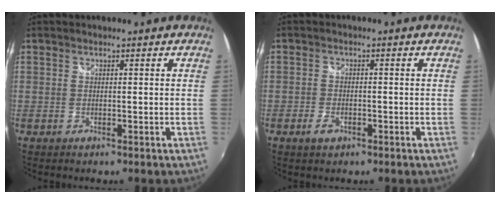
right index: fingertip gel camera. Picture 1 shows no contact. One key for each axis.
{"total": 2.8, "fx": -1.6, "fy": 1.6, "fz": 1.6, "tx": -0.038, "ty": -0.001, "tz": -0.031}